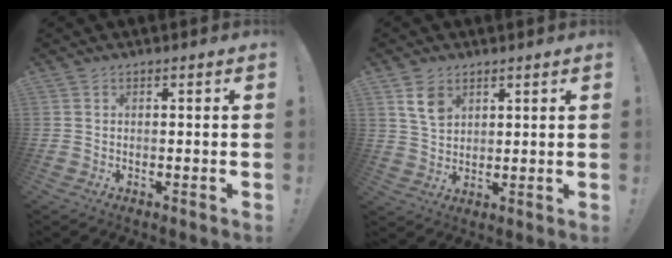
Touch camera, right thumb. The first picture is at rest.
{"total": 7.2, "force": [3.8, 5.1, 3.4], "torque": [-0.048, -0.012, 0.073]}